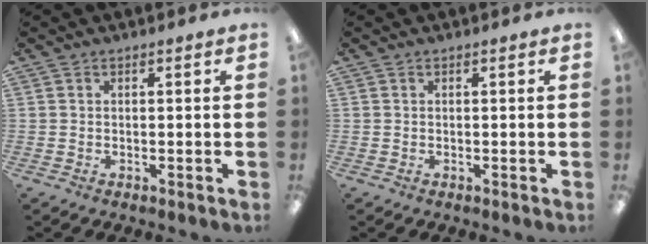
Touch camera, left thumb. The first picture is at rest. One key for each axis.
{"total": 0.0}